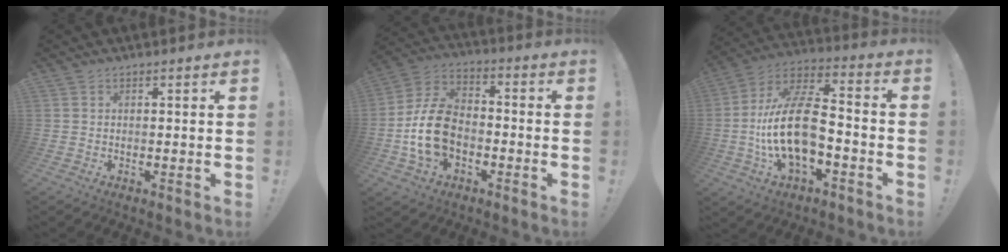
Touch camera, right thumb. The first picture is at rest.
{"total": 15.7, "force": [-4.1, 10.9, 10.5], "torque": [-0.197, 0.037, -0.067]}
{"total": 19.7, "force": [-3.9, 9.8, 16.7], "torque": [-0.321, 0.025, -0.064]}